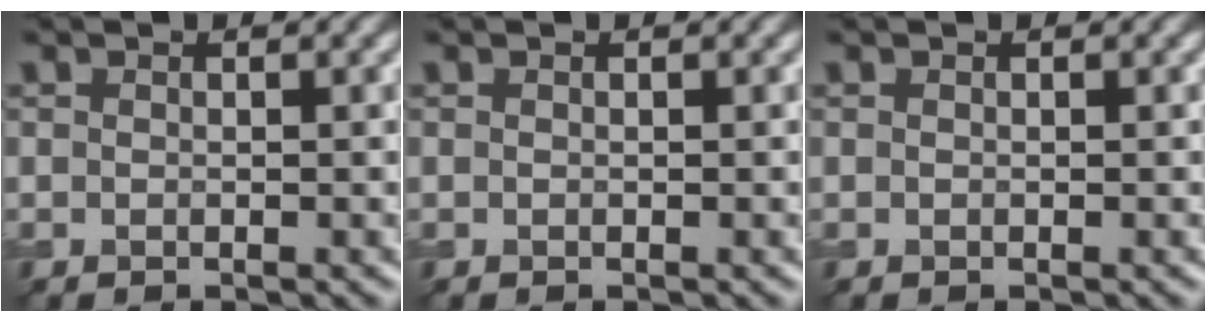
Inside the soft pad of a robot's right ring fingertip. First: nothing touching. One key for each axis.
{"total": 0.0}
{"total": 0.0}